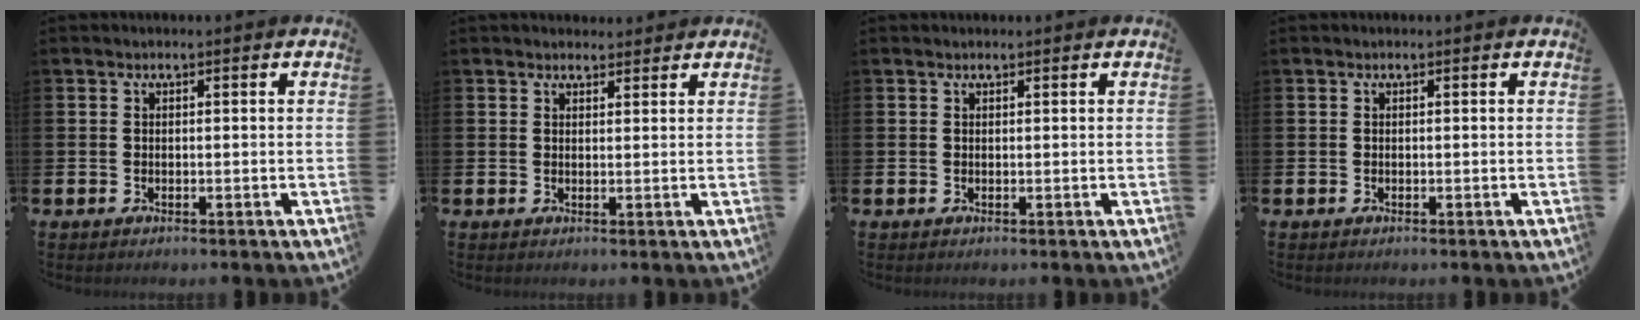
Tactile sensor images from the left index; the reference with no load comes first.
{"total": 2.0, "force": [1.9, 0.7, 0.0], "torque": [0.019, -0.010, 0.029]}
{"total": 0.5, "force": [0.5, 0.1, 0.1], "torque": [0.013, -0.006, 0.006]}
{"total": 0.0}